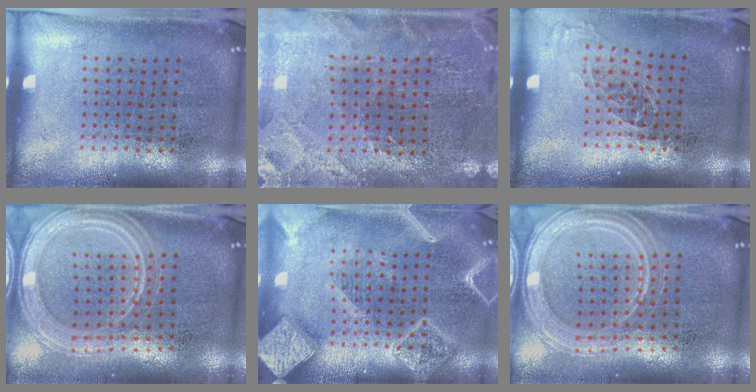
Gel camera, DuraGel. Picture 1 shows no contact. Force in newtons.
{"total": 1.0, "press": 1.0, "slide": 0.1}
{"total": 1.2, "press": 1.0, "slide": 0.7}
{"total": 1.8, "press": 1.7, "slide": 0.5}
{"total": 3.6, "press": 3.6, "slide": 0.5}
{"total": 1.8, "press": 1.7, "slide": 0.5}